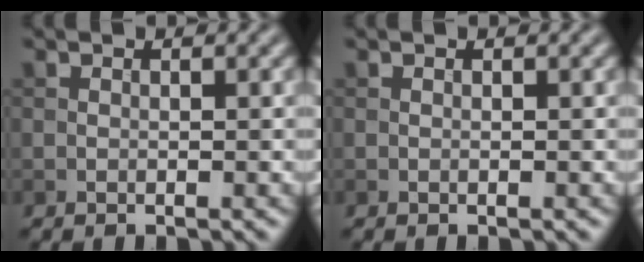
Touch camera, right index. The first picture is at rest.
{"total": 0.0}